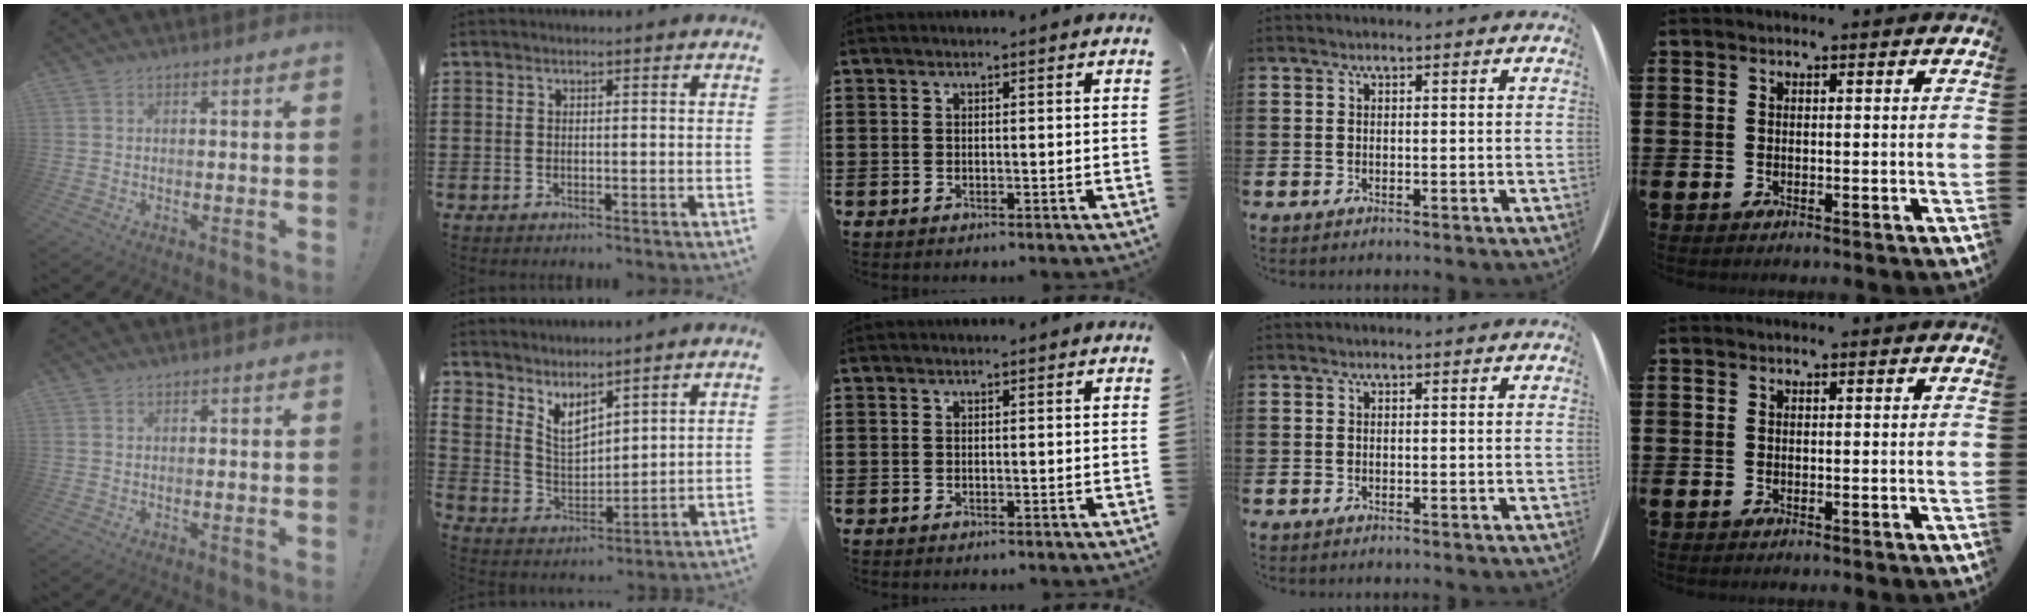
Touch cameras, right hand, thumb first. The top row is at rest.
{"thumb": {"total": 0.6, "force": [0.6, 0.0, 0.0], "torque": [0.009, -0.004, 0.010]}, "index": {"total": 4.8, "force": [4.2, 1.7, 1.4], "torque": [-0.046, -0.017, 0.078]}}